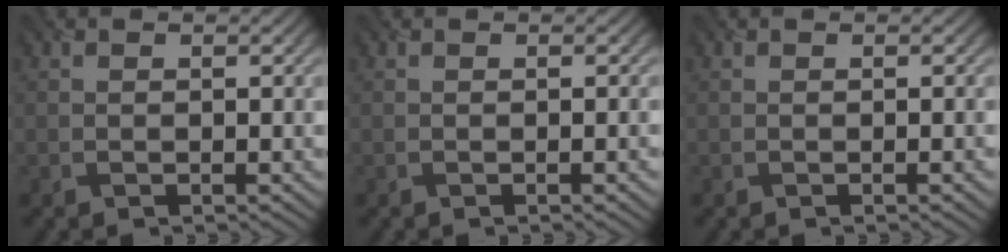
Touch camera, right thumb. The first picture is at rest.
{"total": 1.1, "force": [-0.1, -0.1, 1.1], "torque": [-0.017, -0.001, -0.001]}
{"total": 0.8, "force": [0.0, -0.2, 0.8], "torque": [-0.014, -0.001, -0.001]}